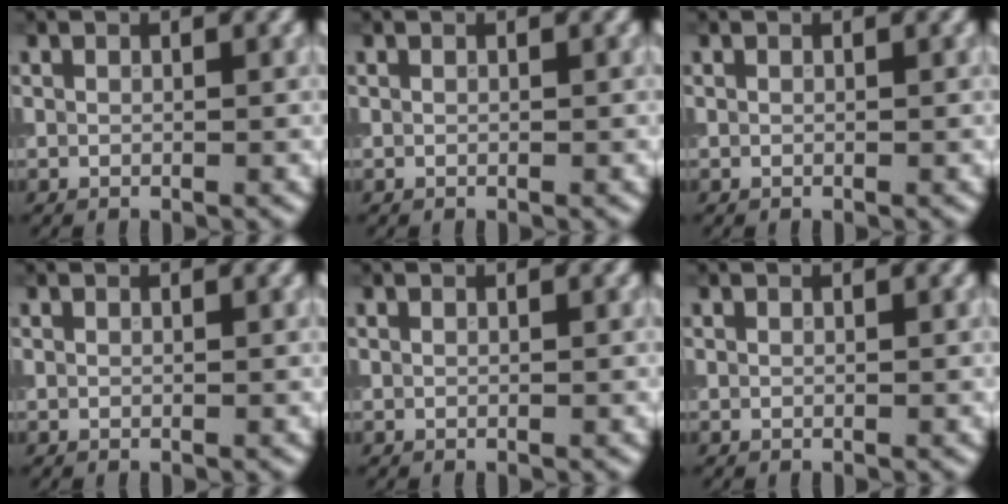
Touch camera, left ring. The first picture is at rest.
{"total": 0.0}
{"total": 0.0}
{"total": 0.0}
{"total": 0.0}
{"total": 0.0}